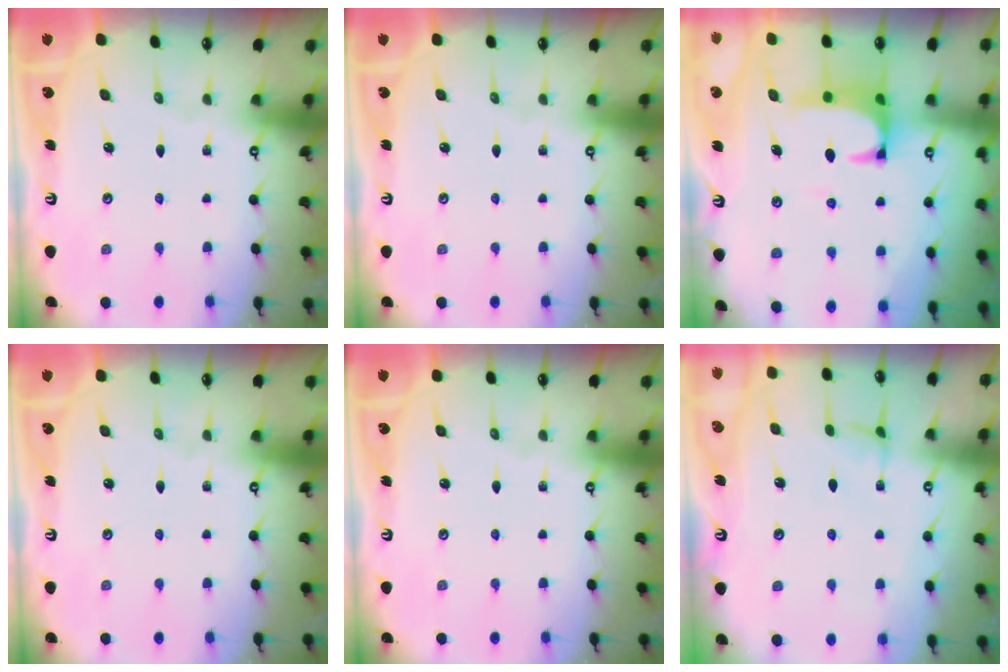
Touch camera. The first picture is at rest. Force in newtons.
{"total": 0.0}
{"total": 2.7, "press": 2.5, "slide": 0.8}
{"total": 0.0}
{"total": 0.0}
{"total": 1.4, "press": 1.3, "slide": 0.4}